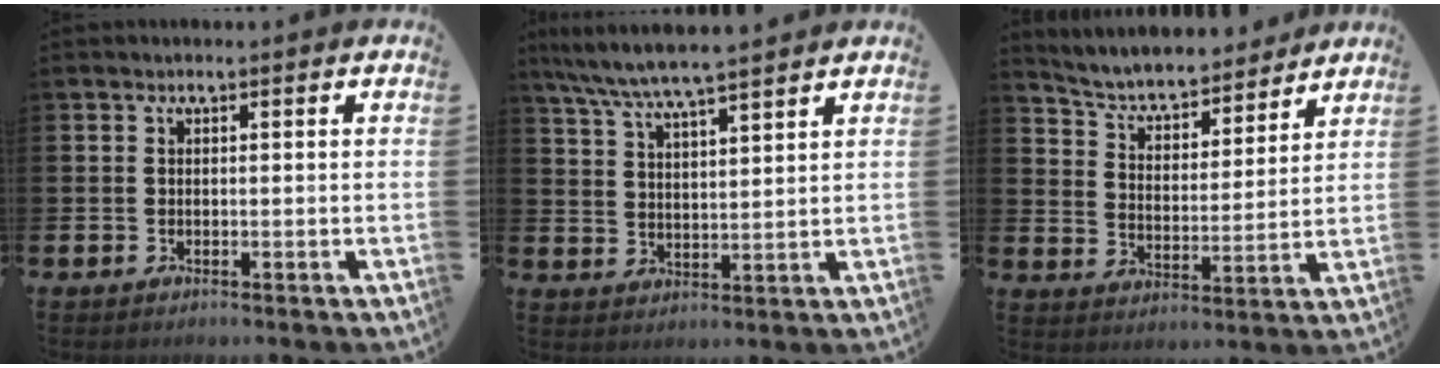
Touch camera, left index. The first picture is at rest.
{"total": 6.5, "force": [6.2, 0.0, 2.1], "torque": [-0.064, -0.029, 0.109]}
{"total": 5.8, "force": [5.4, 1.7, 1.4], "torque": [-0.055, -0.046, 0.087]}